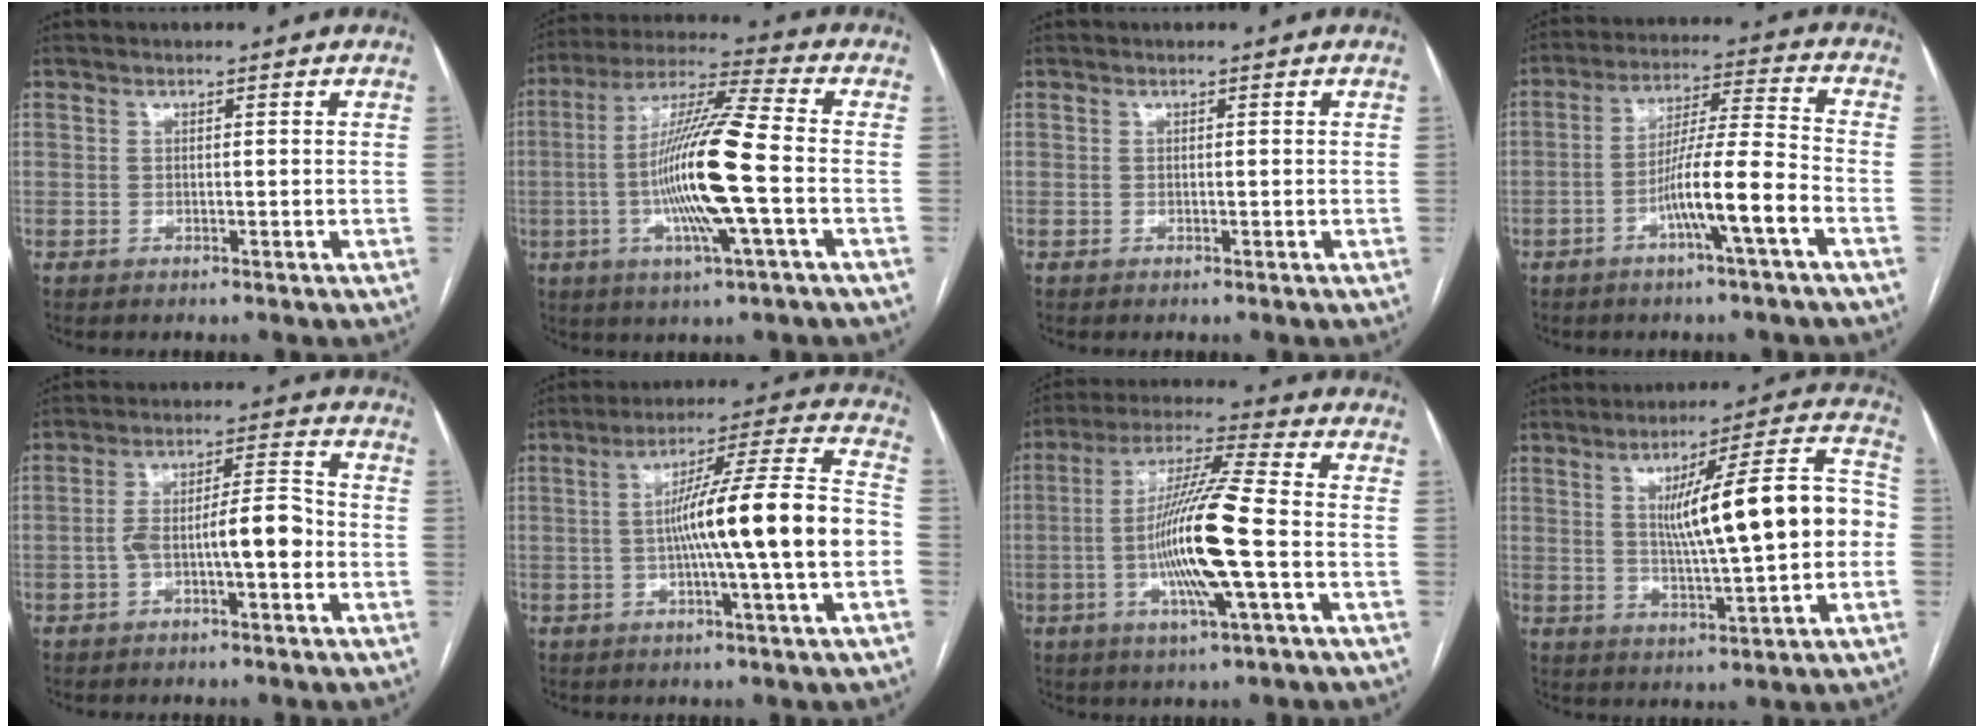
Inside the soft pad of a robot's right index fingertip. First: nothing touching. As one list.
[{"total": 15.6, "force": [-2.9, 0.0, 15.4], "torque": [-0.294, -0.003, -0.061]}, {"total": 0.0}, {"total": 10.1, "force": [-4.4, -0.6, 9.1], "torque": [-0.164, 0.009, -0.080]}, {"total": 8.3, "force": [-2.7, 1.7, 7.7], "torque": [-0.134, 0.030, -0.043]}, {"total": 16.3, "force": [-2.4, -0.2, 16.2], "torque": [-0.251, 0.017, -0.043]}, {"total": 14.7, "force": [-3.0, 0.1, 14.4], "torque": [-0.276, -0.004, -0.063]}, {"total": 16.0, "force": [0.5, 1.8, 15.9], "torque": [-0.234, 0.031, 0.010]}]